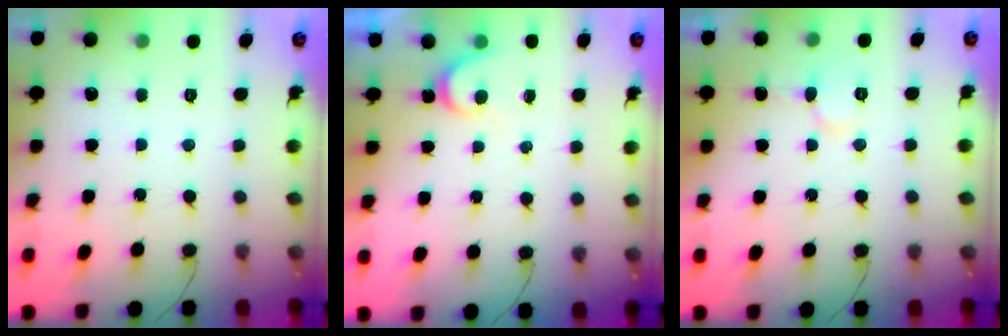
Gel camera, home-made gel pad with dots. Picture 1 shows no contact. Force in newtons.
{"total": 3.6, "press": 3.6, "slide": 0.4}
{"total": 5.8, "press": 5.7, "slide": 0.6}